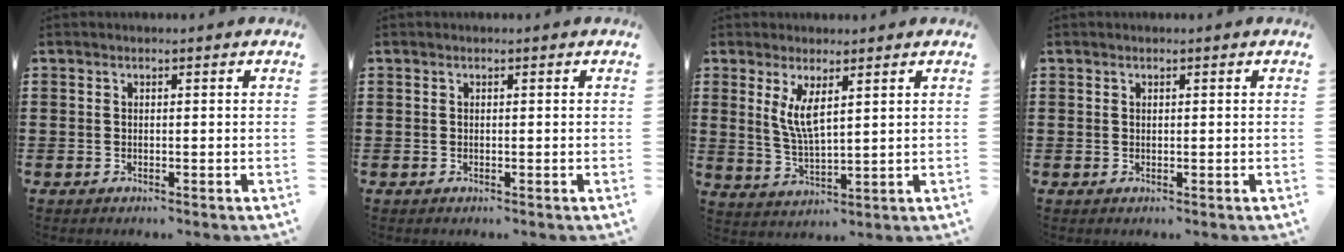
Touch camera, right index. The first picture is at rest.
{"total": 0.0}
{"total": 5.0, "force": [2.2, 1.0, 4.4], "torque": [-0.098, -0.005, 0.036]}
{"total": 0.0}